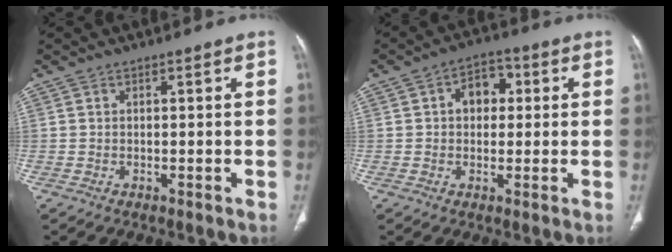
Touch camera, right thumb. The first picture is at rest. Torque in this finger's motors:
{"motor_torque": [-0.04, 1.33, 0.71, 0.35, 0.03]}